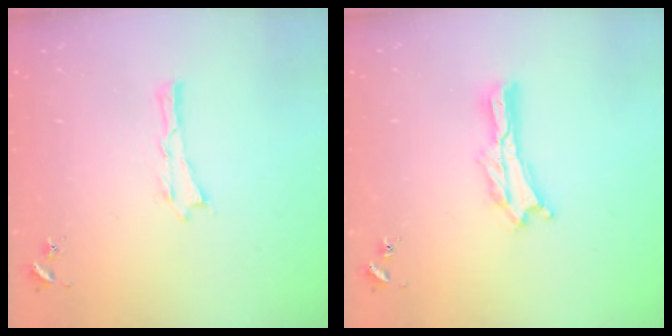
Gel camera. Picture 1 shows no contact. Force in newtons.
{"total": 1.8, "press": 1.8, "slide": 0.2}